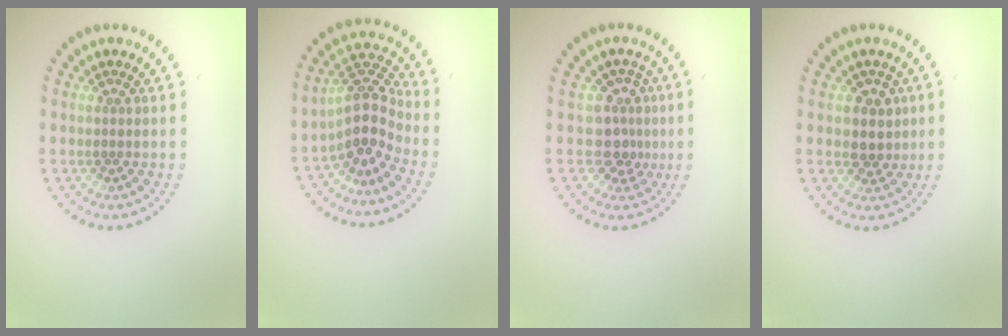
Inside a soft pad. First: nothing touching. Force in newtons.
{"total": 3.9, "press": 3.2, "slide": 2.3}
{"total": 2.9, "press": 2.1, "slide": 2.0}
{"total": 2.5, "press": 2.3, "slide": 1.0}